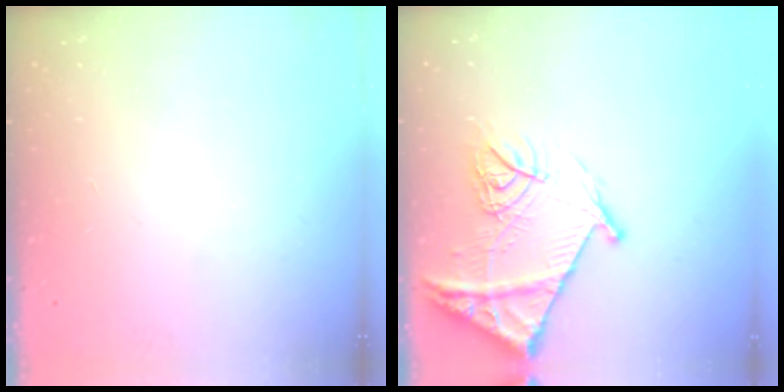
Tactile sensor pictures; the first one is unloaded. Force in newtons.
{"total": 15.9, "press": 15.8, "slide": 1.6}